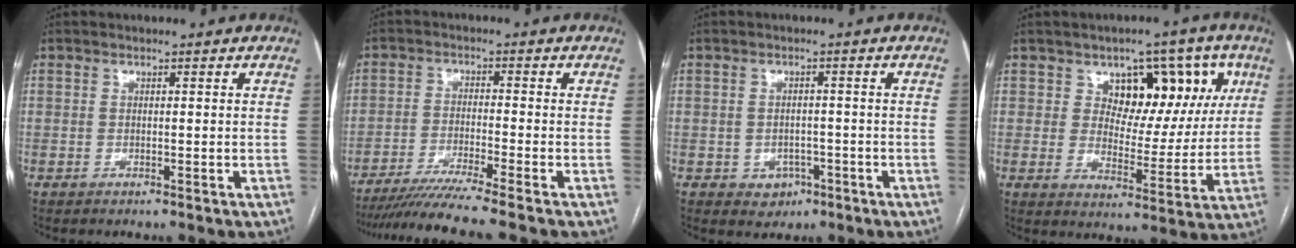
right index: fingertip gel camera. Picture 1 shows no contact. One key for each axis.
{"total": 9.2, "fx": -7.7, "fy": -2.2, "fz": 4.5, "tx": -0.062, "ty": -0.032, "tz": -0.130}
{"total": 3.4, "fx": -1.5, "fy": 2.8, "fz": 1.1, "tx": -0.007, "ty": 0.008, "tz": -0.012}
{"total": 11.6, "fx": 5.0, "fy": 7.2, "fz": 7.6, "tx": -0.081, "ty": 0.029, "tz": 0.076}